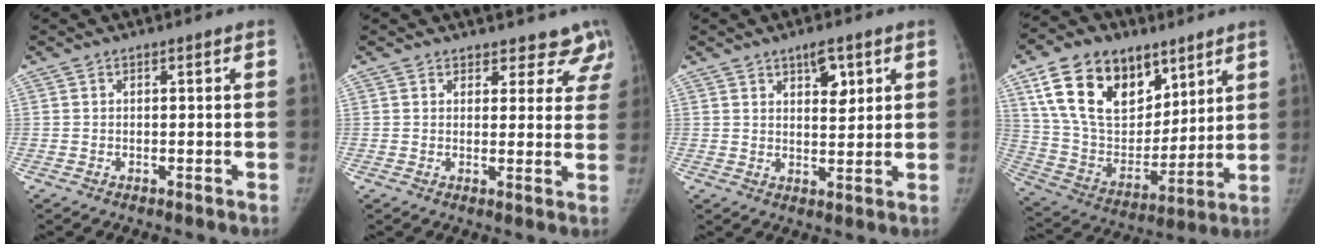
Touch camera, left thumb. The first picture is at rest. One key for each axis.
{"total": 8.5, "fx": 7.4, "fy": 4.0, "fz": 0.8, "tx": 0.050, "ty": -0.032, "tz": 0.064}
{"total": 5.4, "fx": 2.9, "fy": 2.5, "fz": 3.9, "tx": -0.042, "ty": -0.019, "tz": 0.046}
{"total": 23.3, "fx": 12.4, "fy": 14.6, "fz": 13.3, "tx": -0.209, "ty": -0.033, "tz": 0.228}